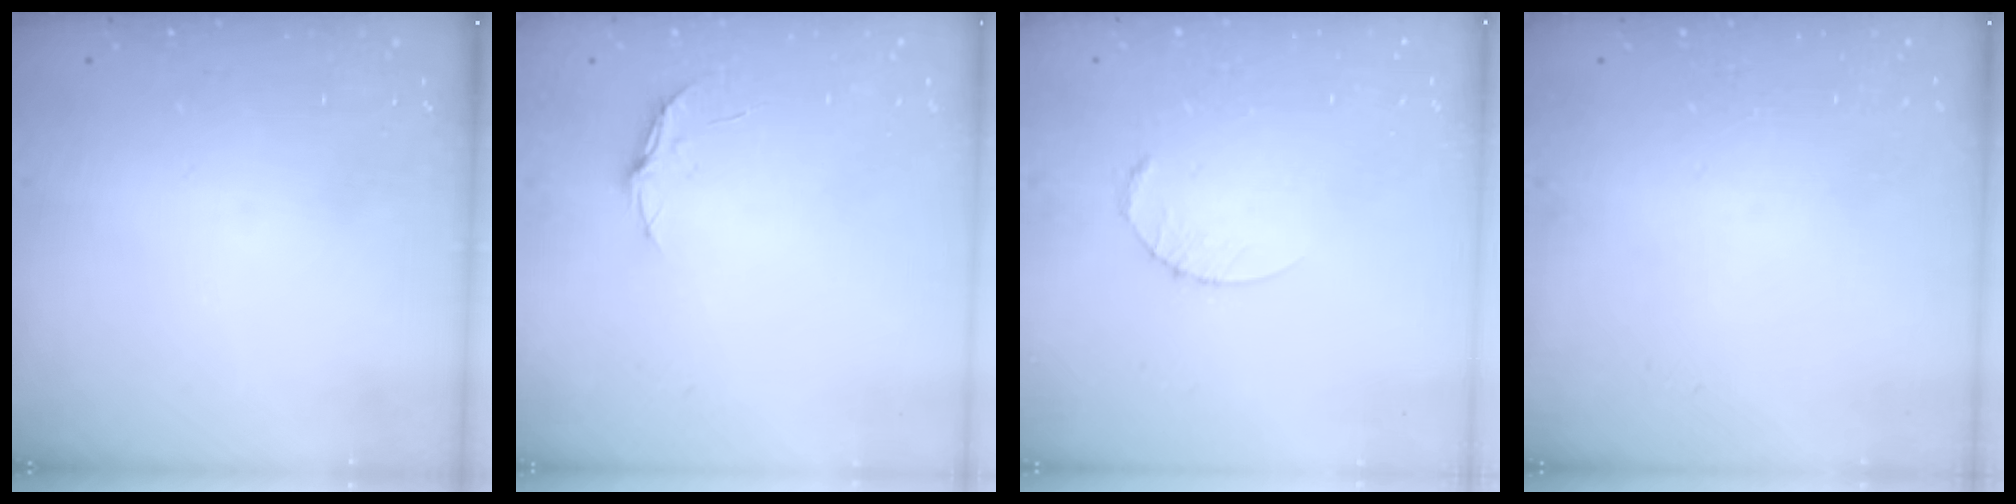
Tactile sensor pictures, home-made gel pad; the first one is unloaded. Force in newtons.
{"total": 3.8, "press": 3.8, "slide": 0.3}
{"total": 2.6, "press": 2.6, "slide": 0.4}
{"total": 0.0}